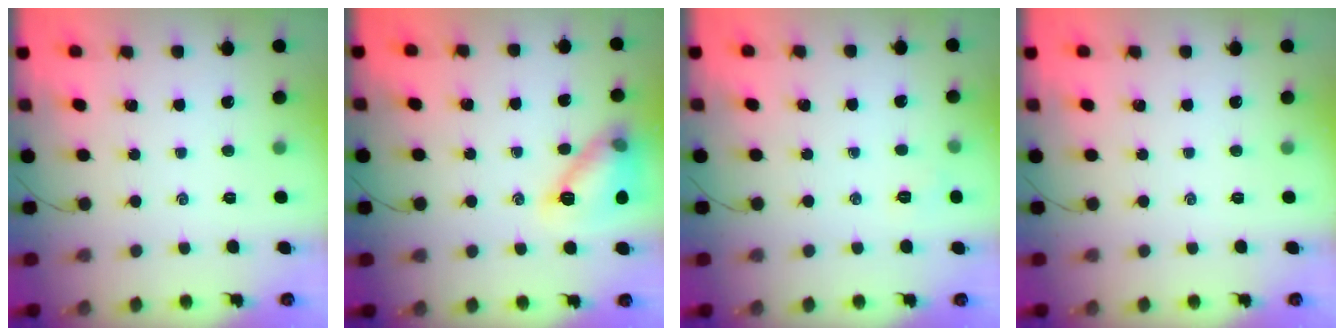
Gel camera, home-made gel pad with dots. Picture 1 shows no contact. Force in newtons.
{"total": 12.2, "press": 12.2, "slide": 0.1}
{"total": 3.7, "press": 3.6, "slide": 0.9}
{"total": 0.0}